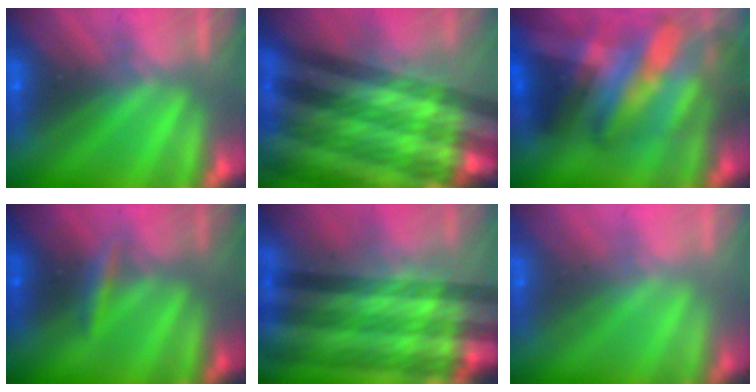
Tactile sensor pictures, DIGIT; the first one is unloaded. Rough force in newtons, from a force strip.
{"total": 5.6}
{"total": 7.1}
{"total": 2.4}
{"total": 11.8}
{"total": 2.2}